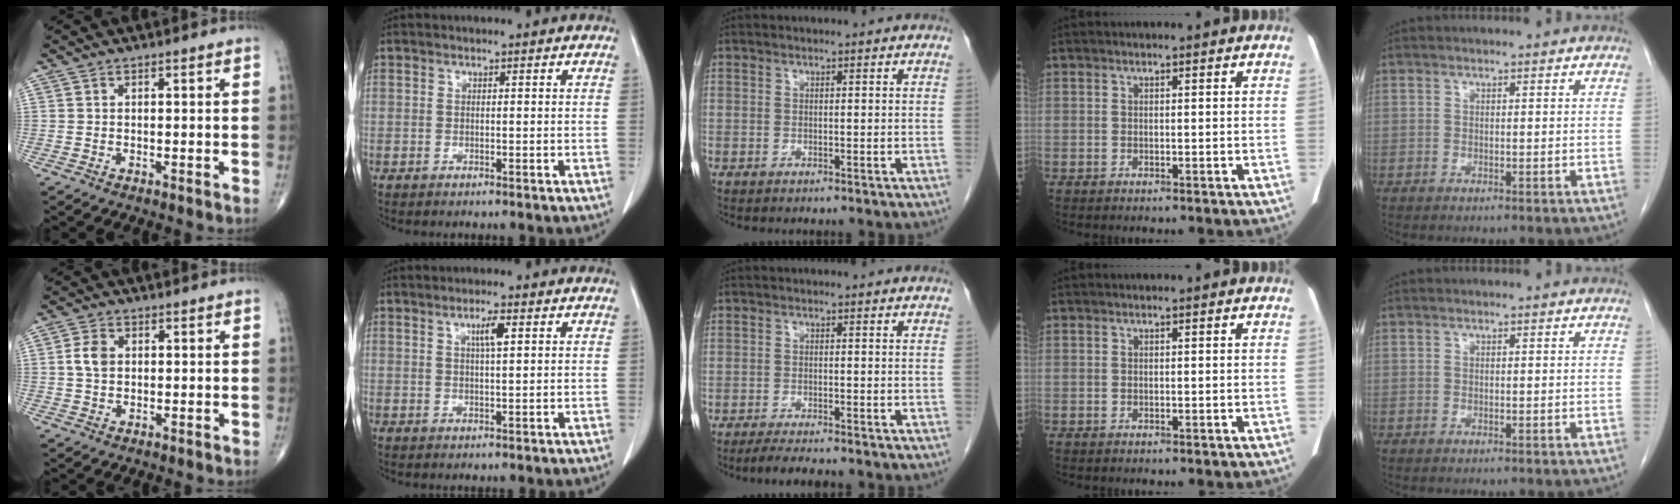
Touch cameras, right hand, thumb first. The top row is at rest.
{"thumb": {"total": 3.8, "force": [0.5, 2.6, 2.7], "torque": [-0.052, 0.003, 0.007]}, "index": {"total": 2.8, "force": [1.1, 0.2, 2.6], "torque": [-0.045, -0.001, 0.018]}, "middle": {"total": 3.9, "force": [-3.4, 0.1, 1.9], "torque": [-0.039, -0.014, -0.053]}}